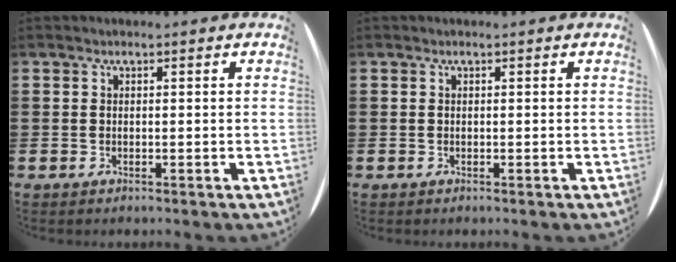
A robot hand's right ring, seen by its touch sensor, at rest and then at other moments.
{"total": 0.0}